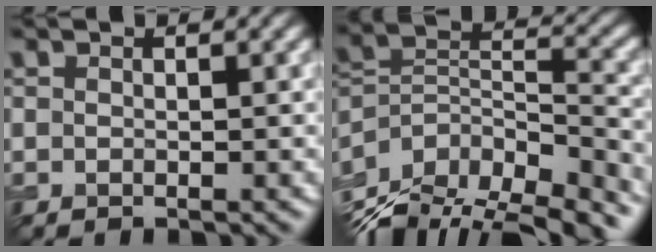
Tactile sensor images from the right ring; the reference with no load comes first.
{"total": 13.7, "force": [-9.9, 6.2, 7.1], "torque": [-0.151, 0.026, -0.147]}